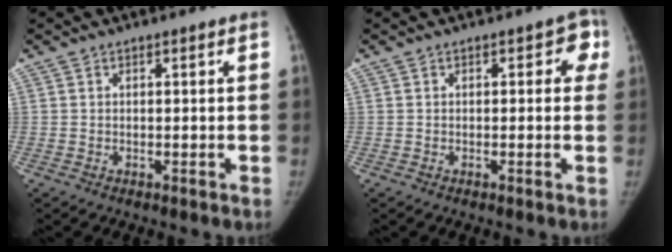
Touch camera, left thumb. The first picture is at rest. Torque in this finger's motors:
{"motor_torque": [0.05, -0.37, 0.49, -0.11, -0.04]}